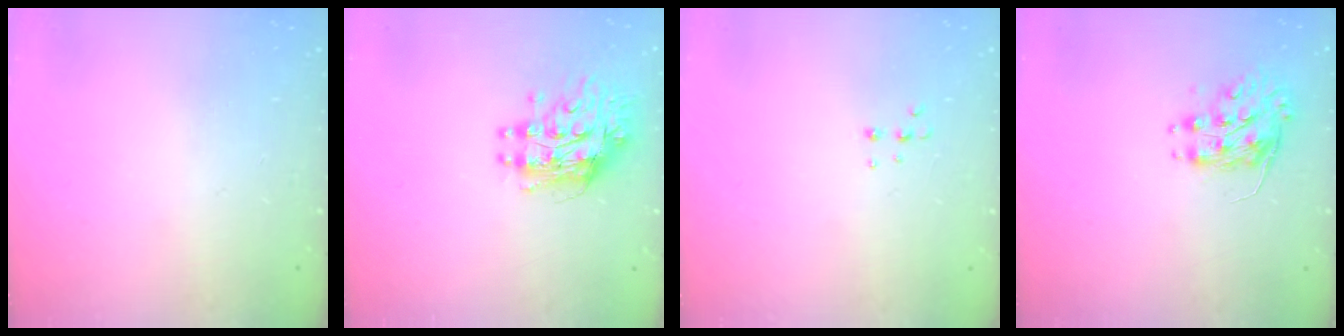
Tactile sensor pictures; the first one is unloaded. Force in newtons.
{"total": 10.4, "press": 10.4, "slide": 0.9}
{"total": 4.0, "press": 4.0, "slide": 0.8}
{"total": 8.2, "press": 8.2, "slide": 0.3}